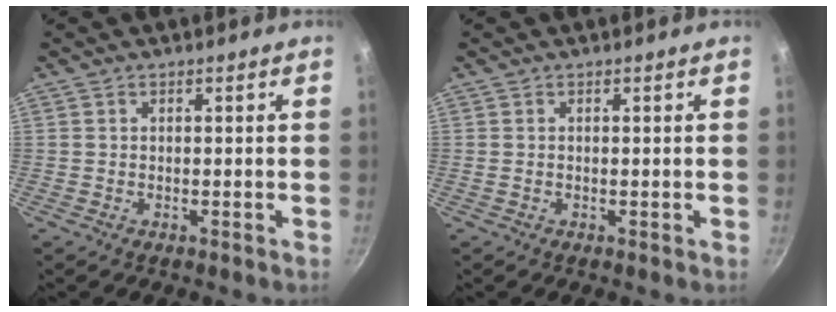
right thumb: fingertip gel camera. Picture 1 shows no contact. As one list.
[{"total": 0.0}]